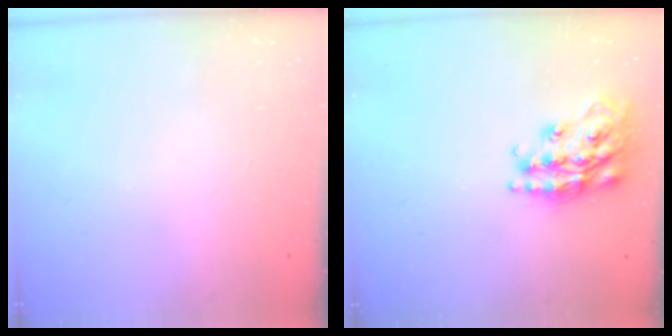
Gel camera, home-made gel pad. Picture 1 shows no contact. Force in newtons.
{"total": 17.9, "press": 17.8, "slide": 1.3}